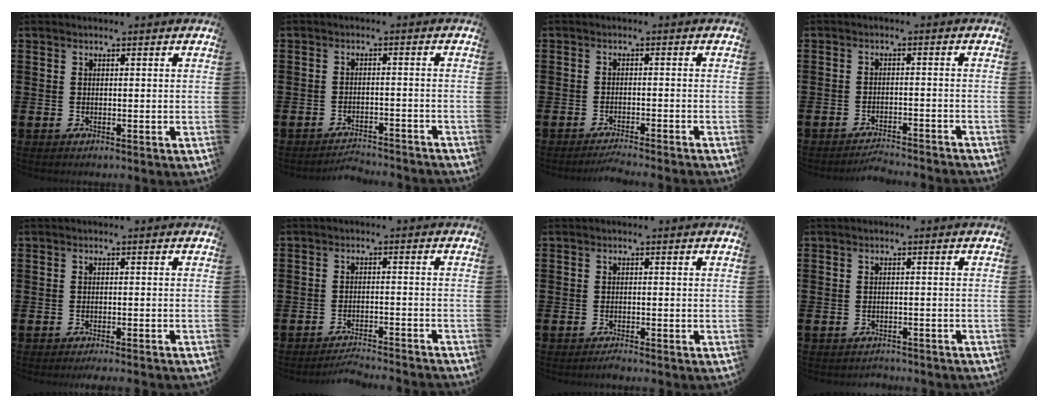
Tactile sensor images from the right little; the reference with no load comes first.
{"total": 2.3, "force": [-2.3, -0.1, 0.0], "torque": [-0.005, 0.004, -0.049]}
{"total": 1.6, "force": [-1.6, -0.3, 0.5], "torque": [-0.006, 0.001, -0.030]}
{"total": 2.3, "force": [-2.3, -0.2, 0.2], "torque": [-0.005, 0.004, -0.047]}
{"total": 0.8, "force": [-0.8, -0.2, 0.3], "torque": [-0.004, -0.003, -0.015]}
{"total": 2.5, "force": [-2.5, -0.2, 0.2], "torque": [-0.005, 0.003, -0.053]}
{"total": 0.8, "force": [-0.7, 0.0, 0.3], "torque": [-0.007, -0.003, -0.013]}
{"total": 0.9, "force": [-0.9, 0.1, -0.1], "torque": [-0.003, 0.001, -0.020]}